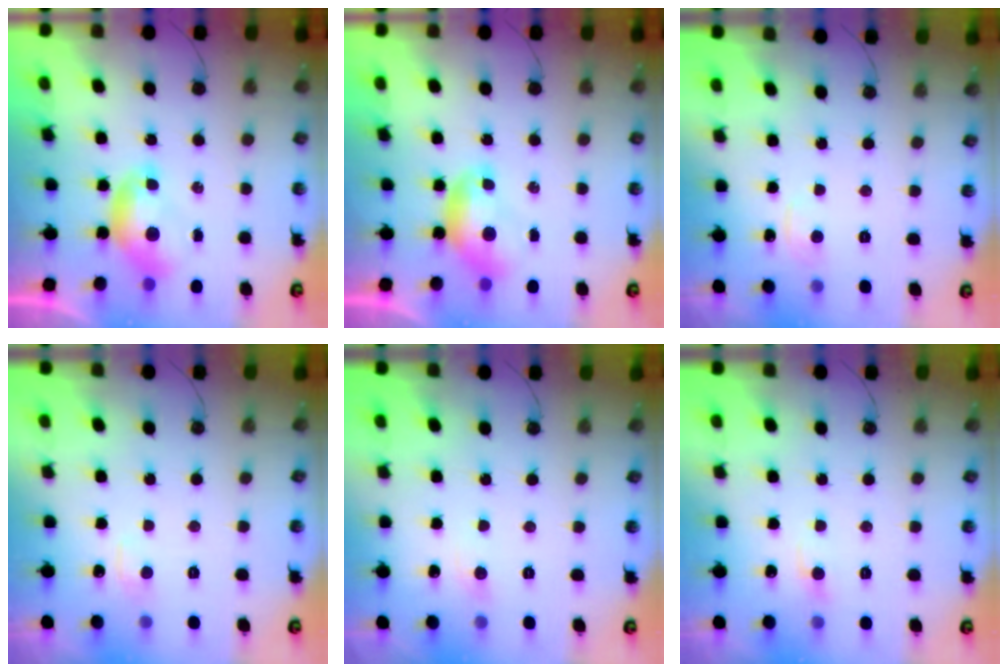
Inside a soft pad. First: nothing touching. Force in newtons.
{"total": 0.0}
{"total": 1.2, "press": 1.0, "slide": 0.8}
{"total": 1.1, "press": 0.8, "slide": 0.7}
{"total": 0.6, "press": 0.3, "slide": 0.5}
{"total": 0.0}